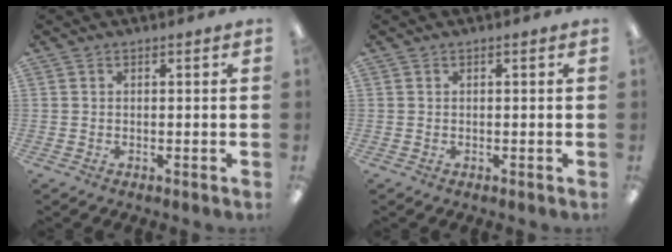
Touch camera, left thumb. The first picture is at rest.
{"total": 0.0}